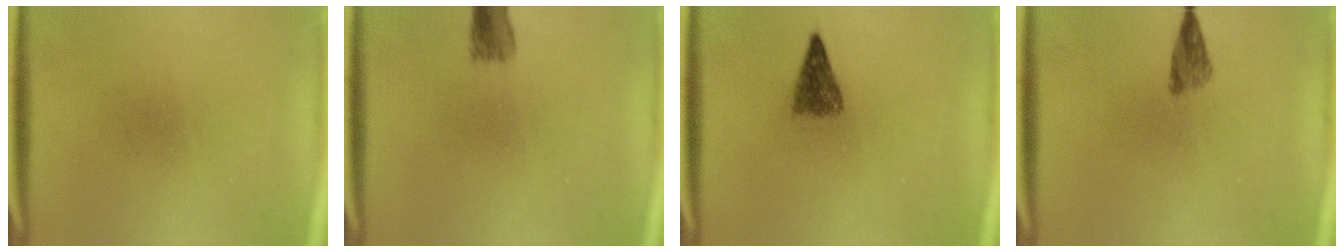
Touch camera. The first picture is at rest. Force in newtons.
{"total": 2.5}
{"total": 2.9}
{"total": 2.1}